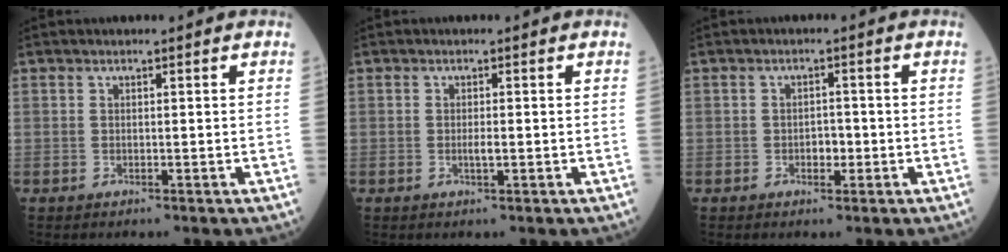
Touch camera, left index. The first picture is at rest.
{"total": 1.4, "force": [-0.3, 0.3, 1.4], "torque": [-0.028, -0.001, -0.005]}
{"total": 2.3, "force": [-0.7, 1.4, 1.7], "torque": [-0.023, 0.006, -0.010]}